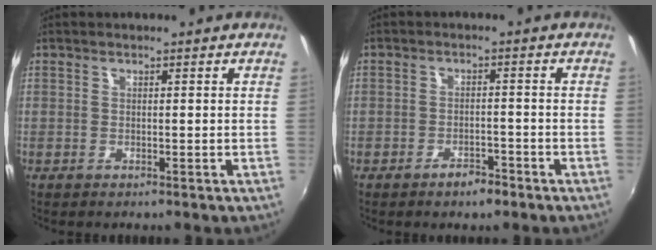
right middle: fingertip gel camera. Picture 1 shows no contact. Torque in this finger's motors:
{"motor_torque": [0.50, -0.44, -0.01, 0.01]}